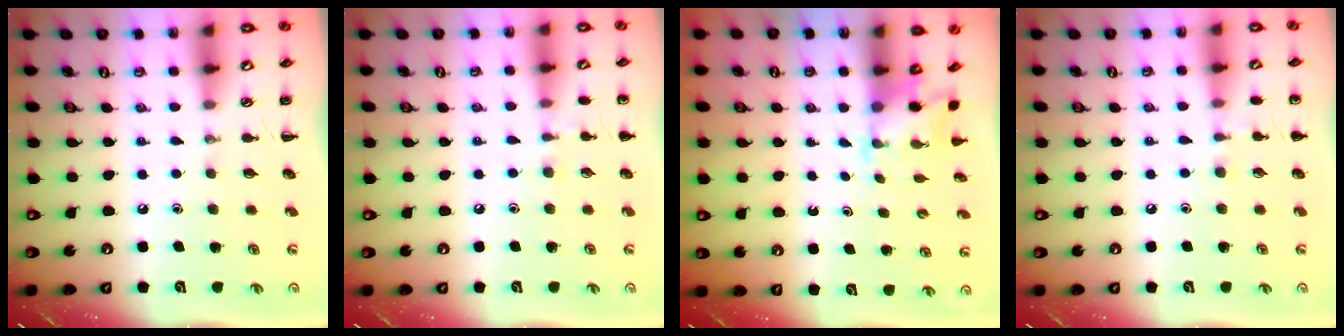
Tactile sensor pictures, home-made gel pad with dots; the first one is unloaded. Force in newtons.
{"total": 5.9, "press": 5.6, "slide": 1.9}
{"total": 1.7, "press": 1.6, "slide": 0.5}
{"total": 5.9, "press": 5.6, "slide": 1.9}